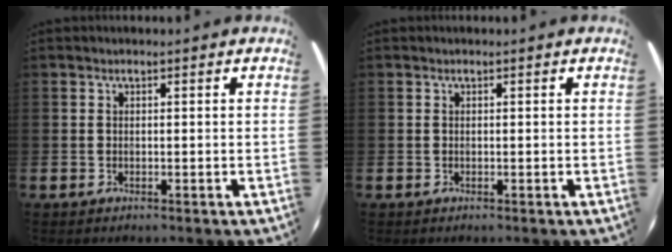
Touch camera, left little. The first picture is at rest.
{"total": 0.0}